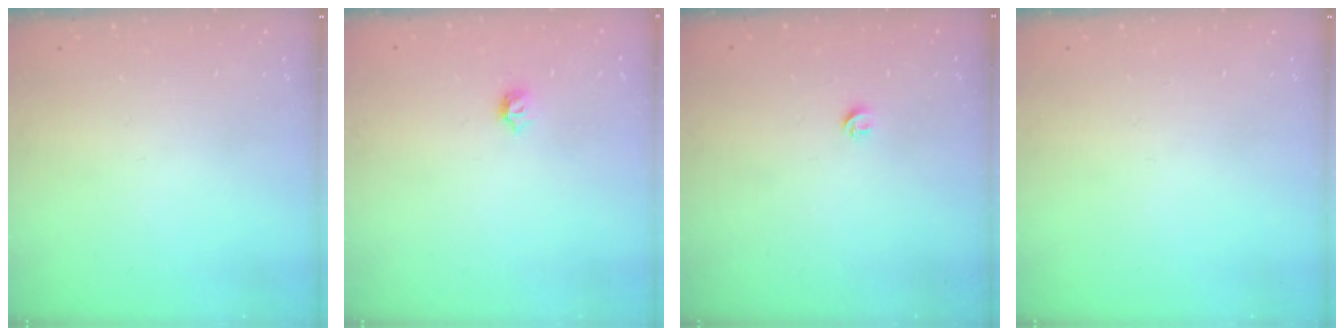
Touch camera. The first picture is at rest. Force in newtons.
{"total": 3.8, "press": 3.7, "slide": 0.8}
{"total": 4.3, "press": 4.3, "slide": 0.4}
{"total": 0.0}